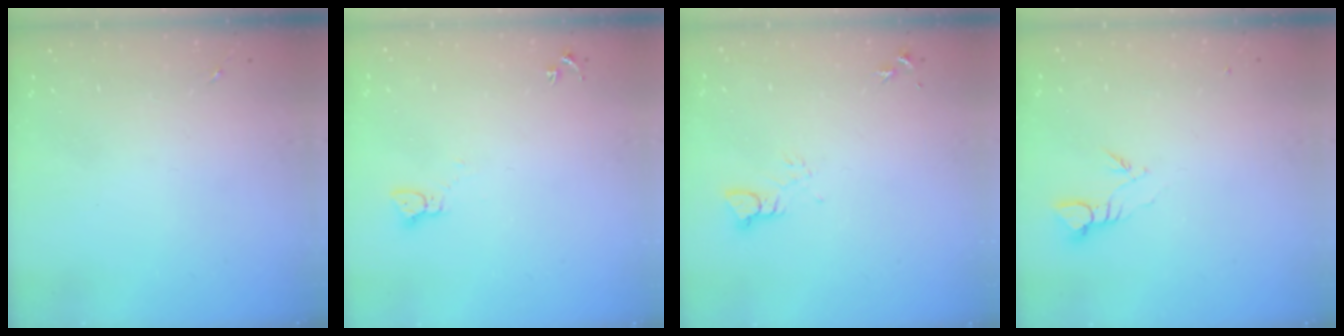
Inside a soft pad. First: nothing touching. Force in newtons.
{"total": 2.3, "press": 2.3, "slide": 0.3}
{"total": 3.3, "press": 3.3, "slide": 0.4}
{"total": 3.7, "press": 3.7, "slide": 0.3}